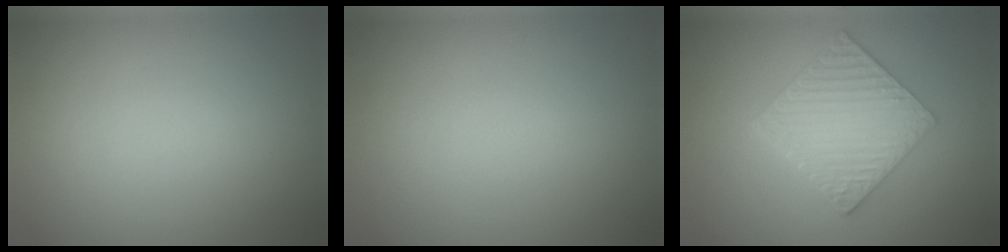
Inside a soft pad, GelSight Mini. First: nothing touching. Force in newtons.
{"total": 0.0}
{"total": 6.6, "press": 4.7, "slide": 4.7}